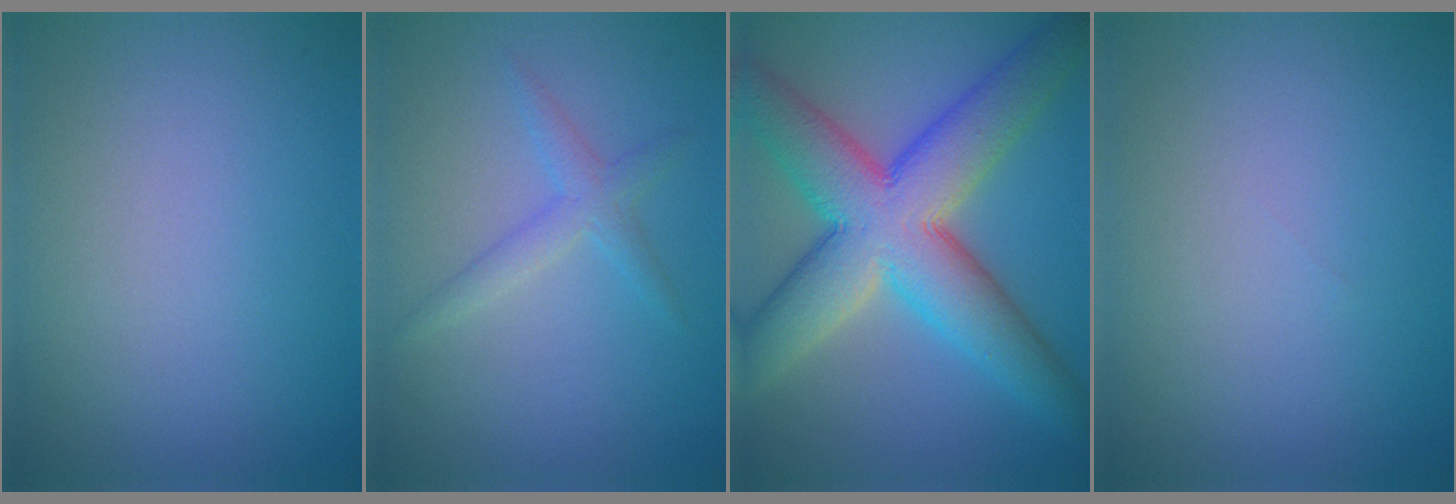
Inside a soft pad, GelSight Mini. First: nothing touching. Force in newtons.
{"total": 1.4, "press": 1.4, "slide": 0.0}
{"total": 11.2, "press": 11.2, "slide": 0.6}
{"total": 0.0}